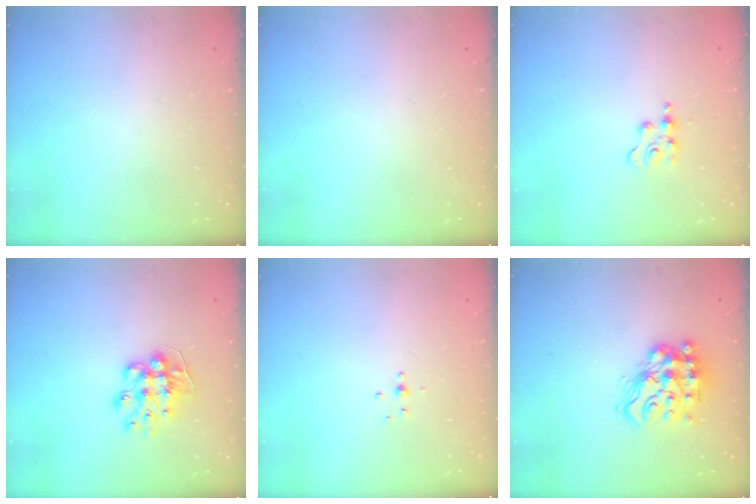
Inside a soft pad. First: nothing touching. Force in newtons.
{"total": 0.0}
{"total": 3.7, "press": 3.7, "slide": 0.5}
{"total": 11.3, "press": 11.3, "slide": 0.7}
{"total": 2.7, "press": 2.6, "slide": 0.9}
{"total": 15.6, "press": 15.5, "slide": 1.6}